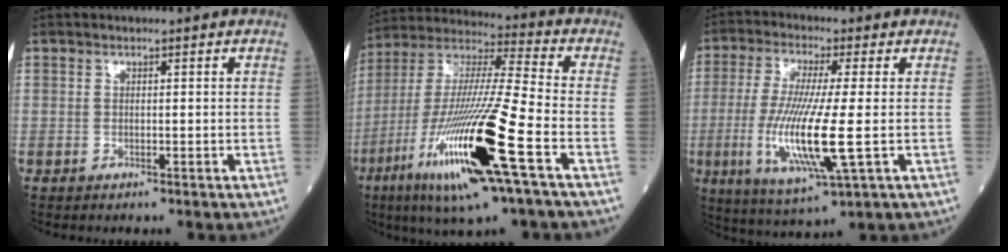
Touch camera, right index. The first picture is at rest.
{"total": 22.1, "force": [-8.8, 1.0, 20.2], "torque": [-0.420, -0.039, -0.168]}
{"total": 14.0, "force": [-2.2, 1.0, 13.8], "torque": [-0.290, -0.026, -0.042]}